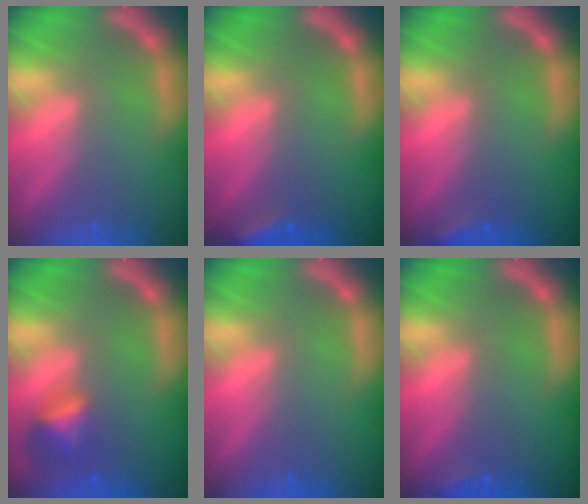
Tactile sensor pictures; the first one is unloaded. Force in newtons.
{"total": 2.4}
{"total": 1.4}
{"total": 2.9}
{"total": 0.0}
{"total": 0.9}